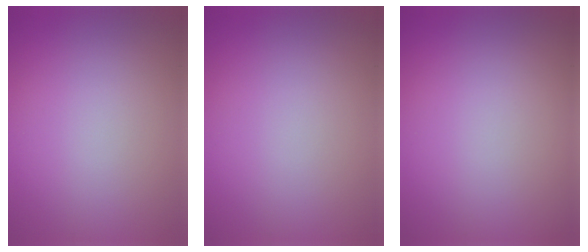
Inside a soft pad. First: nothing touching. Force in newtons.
{"total": 0.0}
{"total": 0.0}